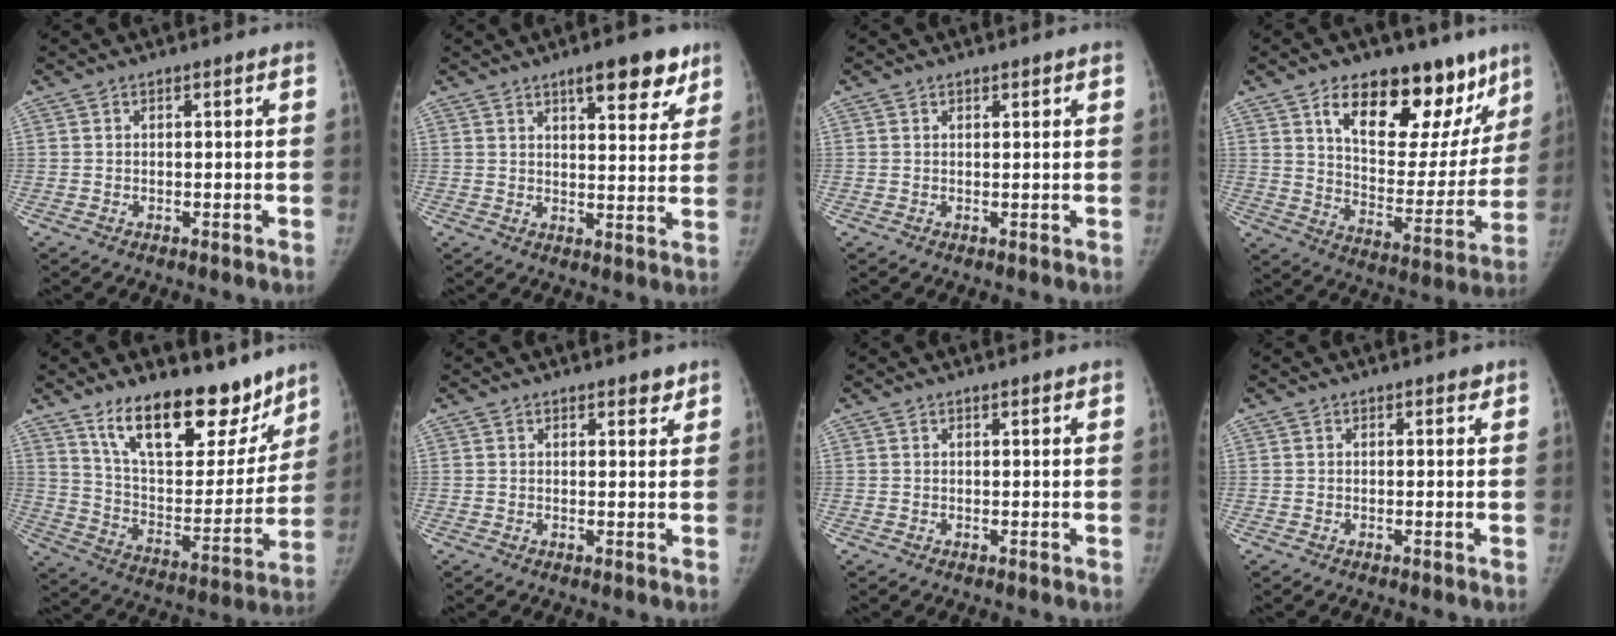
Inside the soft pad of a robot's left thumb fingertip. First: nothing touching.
{"total": 9.8, "force": [6.4, 3.4, 6.7], "torque": [-0.060, -0.032, 0.087]}
{"total": 0.7, "force": [0.6, 0.3, 0.3], "torque": [-0.004, -0.003, 0.008]}
{"total": 23.9, "force": [14.0, 12.1, 15.1], "torque": [-0.155, -0.054, 0.215]}
{"total": 23.8, "force": [16.9, 10.2, 13.4], "torque": [-0.148, -0.089, 0.271]}
{"total": 2.2, "force": [1.8, 0.9, 1.0], "torque": [-0.001, -0.011, 0.021]}
{"total": 0.8, "force": [0.7, 0.2, 0.4], "torque": [-0.007, -0.004, 0.012]}
{"total": 0.8, "force": [0.6, 0.4, 0.4], "torque": [0.000, -0.004, 0.004]}